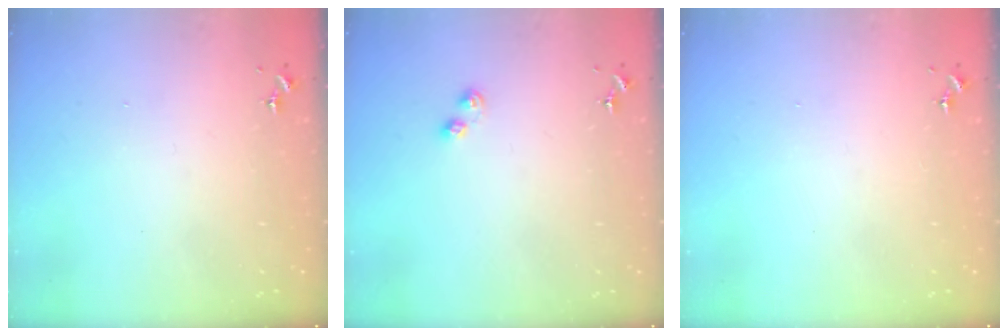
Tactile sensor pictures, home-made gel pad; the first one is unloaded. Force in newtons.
{"total": 3.8, "press": 3.8, "slide": 0.7}
{"total": 0.0}